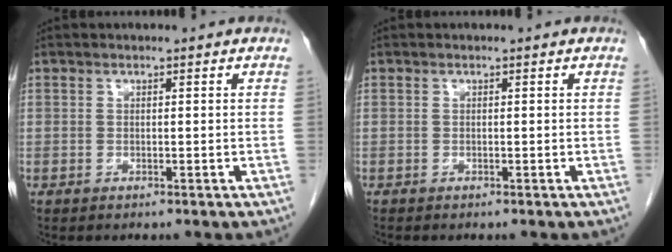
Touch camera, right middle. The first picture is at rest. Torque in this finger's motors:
{"motor_torque": [0.37, -0.18, -0.06, -0.01]}